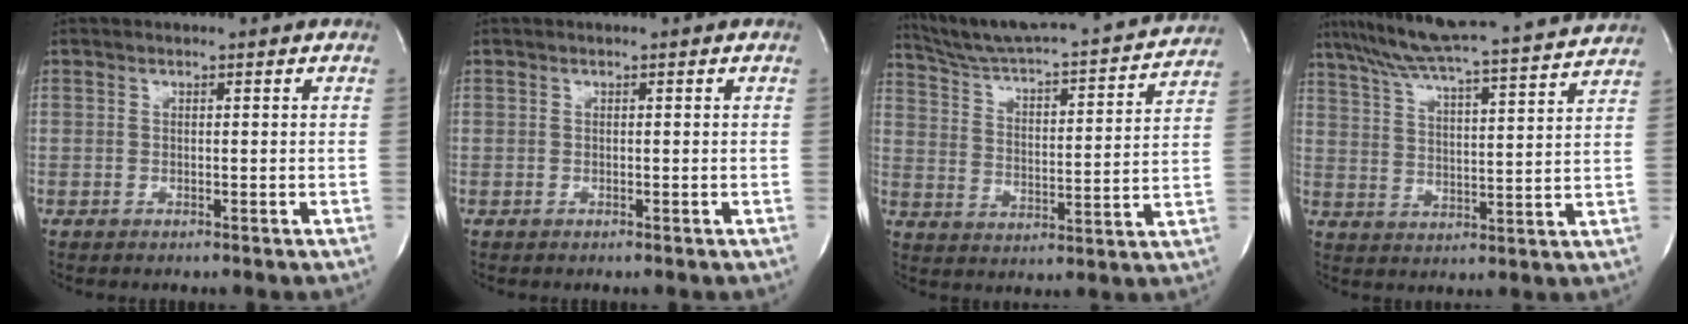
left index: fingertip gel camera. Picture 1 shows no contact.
{"total": 0.0}
{"total": 21.1, "force": [19.8, 1.2, 7.2], "torque": [-0.113, -0.036, 0.275]}
{"total": 21.0, "force": [18.8, -0.2, 9.3], "torque": [-0.161, -0.005, 0.263]}